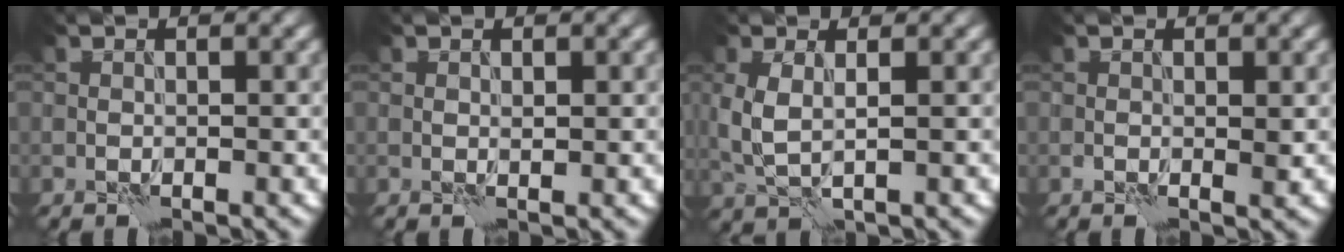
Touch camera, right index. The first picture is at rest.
{"total": 0.5, "force": [0.3, 0.2, 0.4], "torque": [-0.003, -0.003, 0.005]}
{"total": 2.9, "force": [0.5, 1.3, 2.5], "torque": [-0.066, 0.000, 0.010]}
{"total": 1.3, "force": [-0.2, 0.6, 1.1], "torque": [-0.014, -0.001, -0.007]}